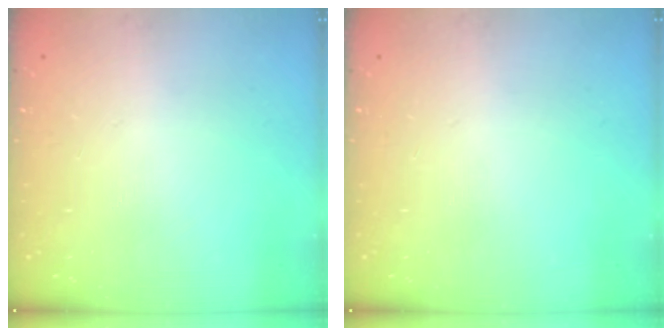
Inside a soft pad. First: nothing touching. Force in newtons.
{"total": 0.0}